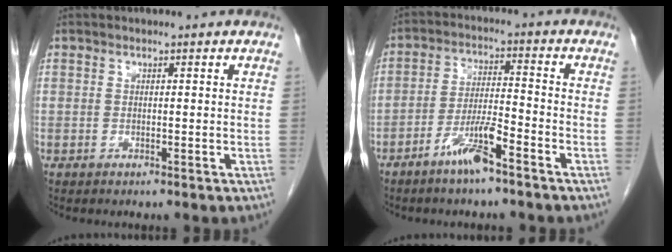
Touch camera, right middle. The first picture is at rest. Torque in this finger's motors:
{"motor_torque": [0.99, -1.14, 0.47, 0.11]}